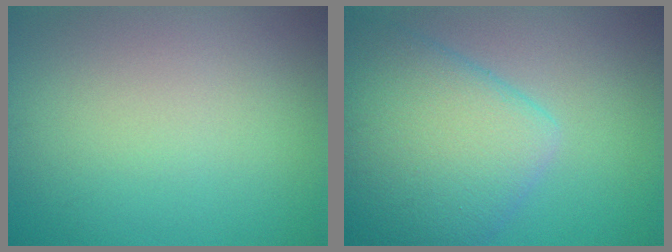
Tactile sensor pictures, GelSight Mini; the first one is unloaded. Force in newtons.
{"total": 8.1, "press": 8.1, "slide": 0.3}